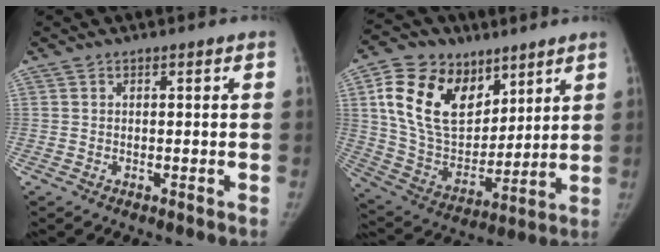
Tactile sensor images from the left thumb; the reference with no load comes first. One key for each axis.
{"total": 21.0, "fx": 9.9, "fy": 13.9, "fz": 12.3, "tx": -0.199, "ty": -0.032, "tz": 0.188}